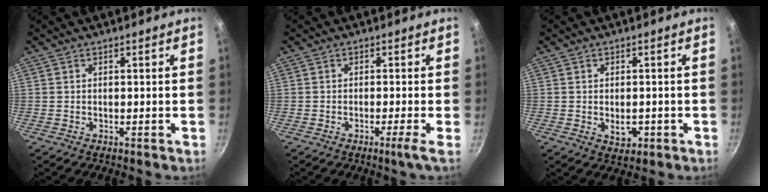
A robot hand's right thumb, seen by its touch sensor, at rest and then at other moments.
{"total": 2.4, "force": [-1.2, -0.7, 2.0], "torque": [-0.045, 0.001, -0.023]}
{"total": 3.5, "force": [-0.8, 2.3, 2.5], "torque": [-0.031, 0.000, -0.005]}